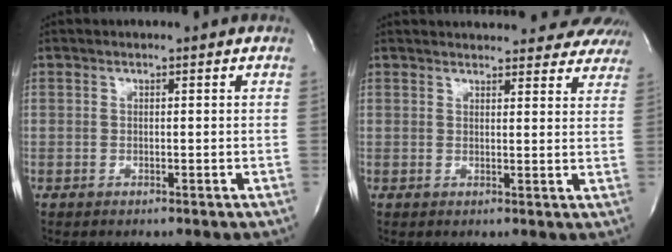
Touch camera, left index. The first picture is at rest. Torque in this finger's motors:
{"motor_torque": [0.12, -0.21, 0.23, 0.07]}